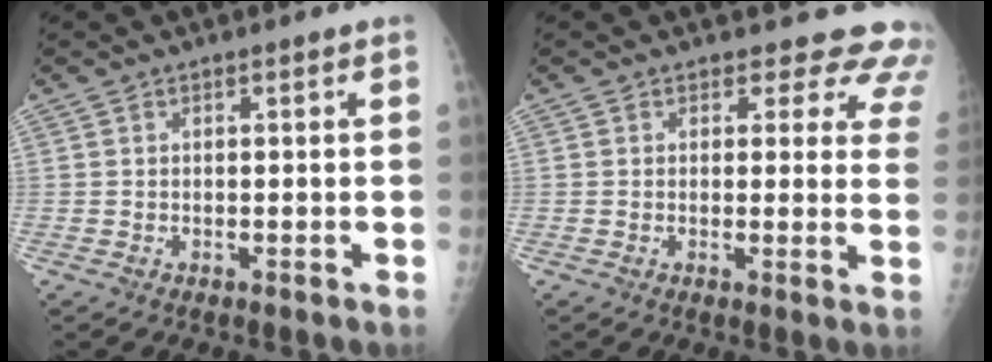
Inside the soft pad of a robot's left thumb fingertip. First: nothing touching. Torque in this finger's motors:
{"motor_torque": [-0.07, 0.36, -0.06, -0.22, 0.03]}